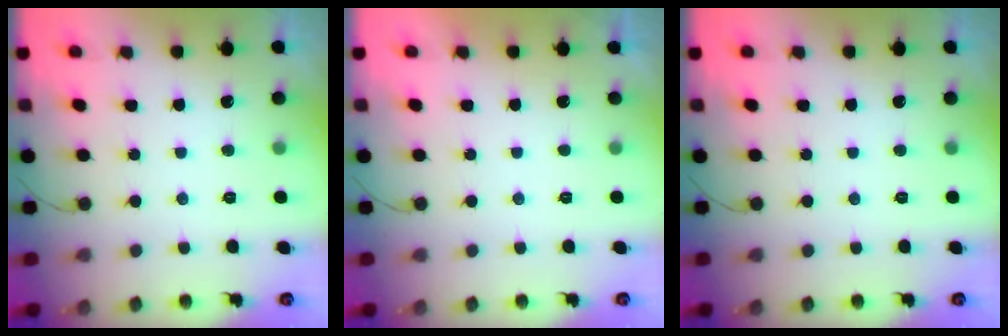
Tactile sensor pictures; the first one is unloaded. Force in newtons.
{"total": 2.3, "press": 2.2, "slide": 0.4}
{"total": 0.0}